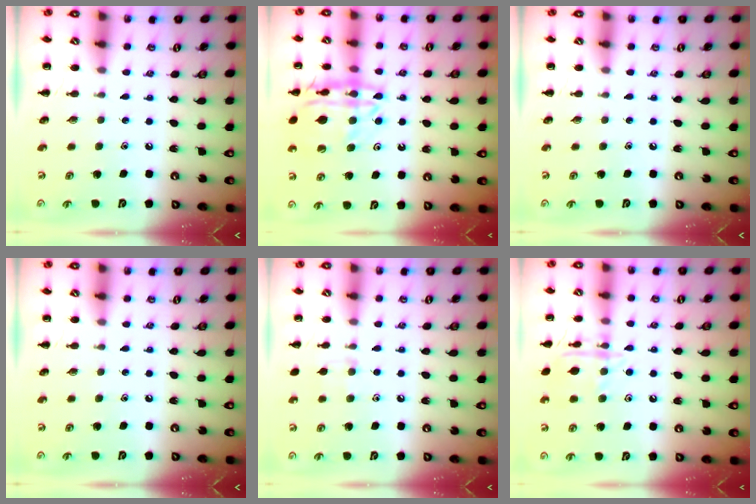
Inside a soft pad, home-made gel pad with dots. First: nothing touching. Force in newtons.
{"total": 17.7, "press": 17.6, "slide": 2.0}
{"total": 0.0}
{"total": 0.0}
{"total": 6.1, "press": 5.6, "slide": 2.4}
{"total": 11.3, "press": 11.3, "slide": 0.6}